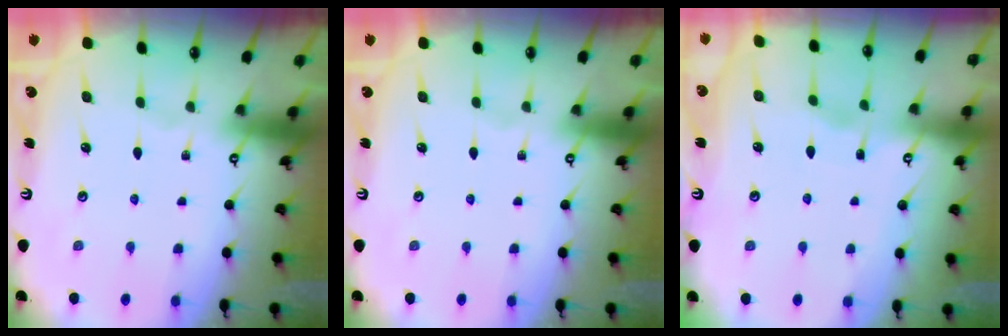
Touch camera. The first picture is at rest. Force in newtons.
{"total": 0.0}
{"total": 2.6, "press": 2.6, "slide": 0.3}